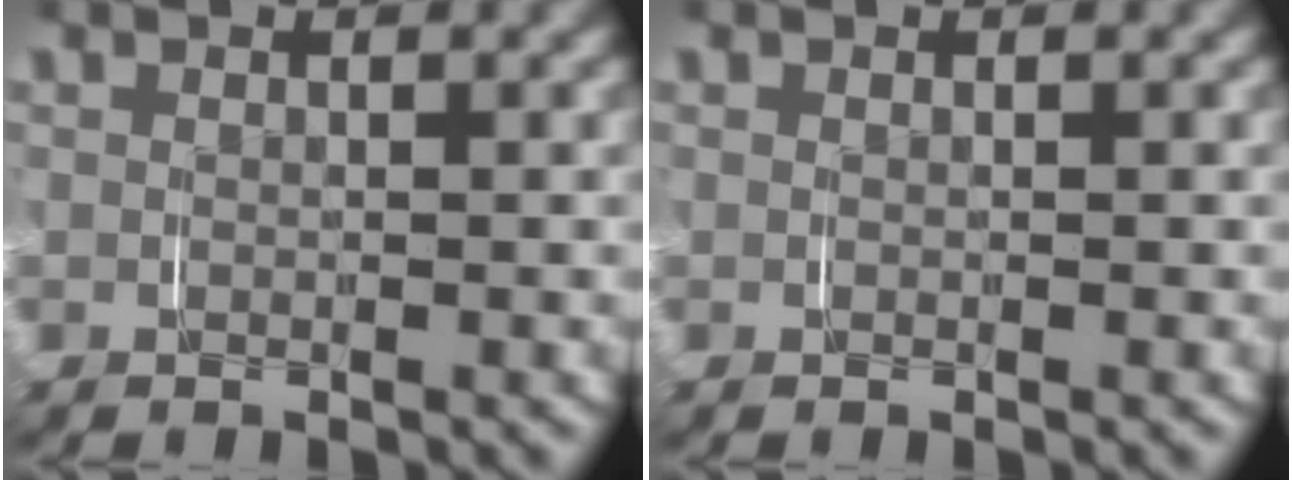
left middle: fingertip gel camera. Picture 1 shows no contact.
{"total": 0.0}